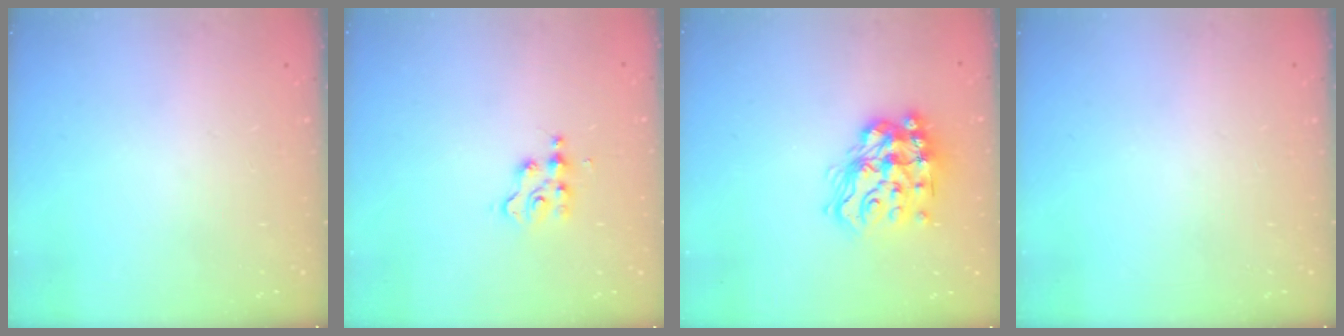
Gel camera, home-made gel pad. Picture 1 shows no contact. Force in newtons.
{"total": 2.7, "press": 2.6, "slide": 0.3}
{"total": 16.9, "press": 16.8, "slide": 1.5}
{"total": 0.0}